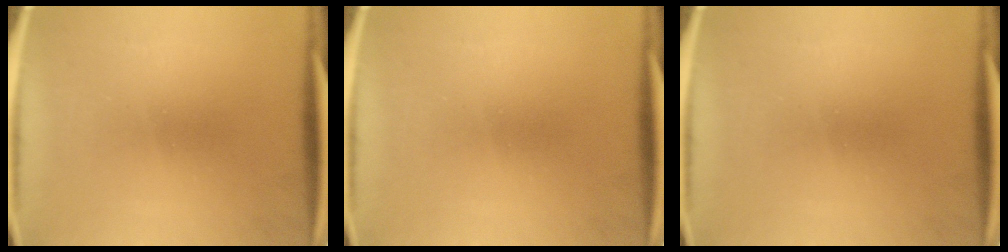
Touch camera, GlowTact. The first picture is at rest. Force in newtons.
{"total": 0.0}
{"total": 0.0}